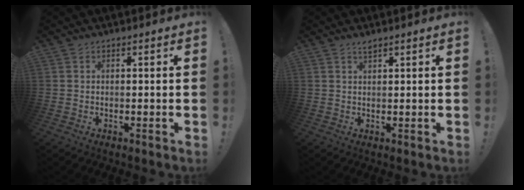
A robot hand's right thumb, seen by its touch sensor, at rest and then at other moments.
{"total": 1.7, "force": [1.5, 0.1, 0.9], "torque": [-0.017, -0.005, 0.026]}